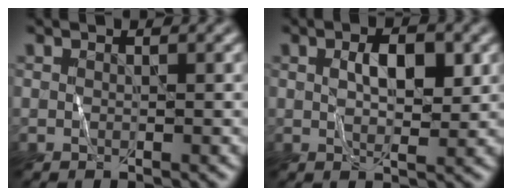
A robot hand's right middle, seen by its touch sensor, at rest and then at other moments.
{"total": 3.7, "force": [1.1, 1.6, 3.1], "torque": [-0.056, 0.003, 0.021]}